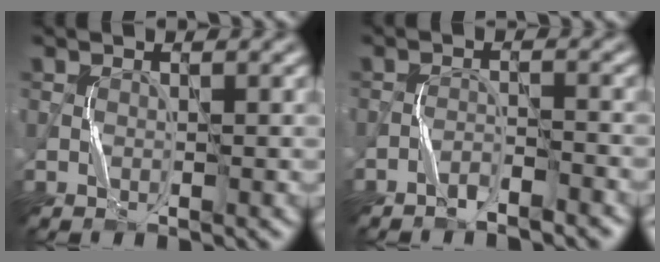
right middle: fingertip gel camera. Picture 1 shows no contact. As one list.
[{"total": 1.8, "force": [-1.7, 0.2, 0.6], "torque": [-0.010, 0.007, -0.032]}]